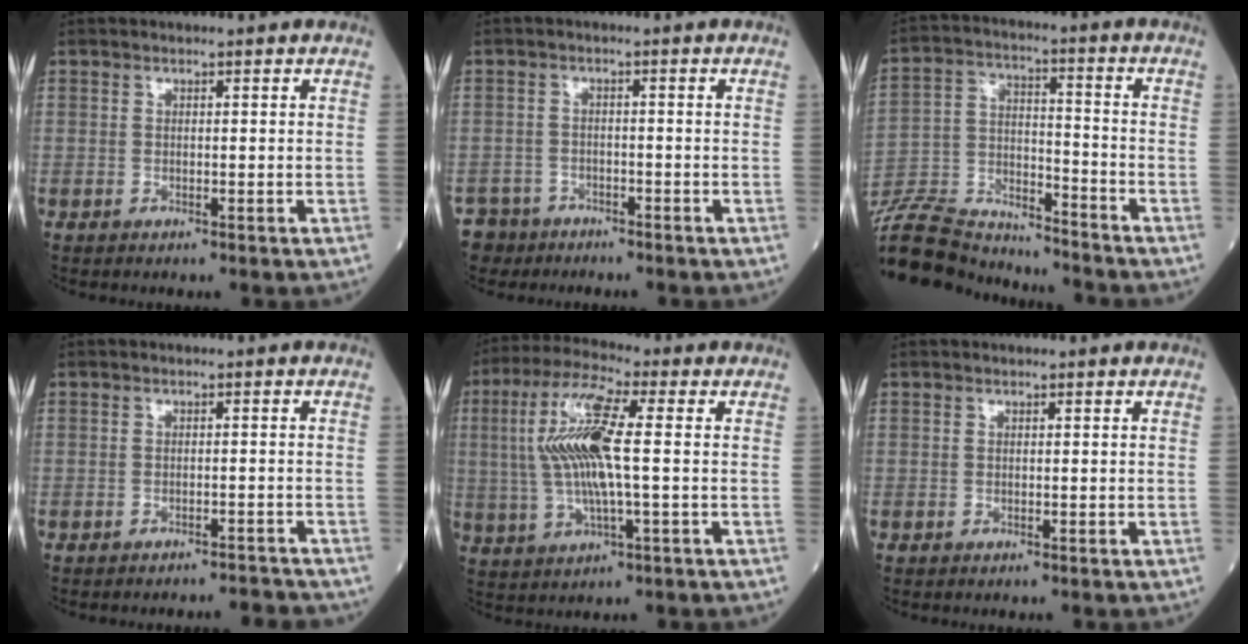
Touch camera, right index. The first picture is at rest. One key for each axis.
{"total": 4.9, "fx": -4.0, "fy": 2.9, "fz": -0.6, "tx": 0.011, "ty": 0.000, "tz": -0.074}
{"total": 18.0, "fx": -17.3, "fy": 2.9, "fz": 4.1, "tx": -0.101, "ty": 0.014, "tz": -0.291}
{"total": 3.7, "fx": -3.6, "fy": 0.6, "fz": 0.2, "tx": 0.004, "ty": -0.002, "tz": -0.044}
{"total": 12.3, "fx": 1.1, "fy": 2.0, "fz": 12.1, "tx": -0.257, "ty": 0.013, "tz": 0.018}
{"total": 0.0}